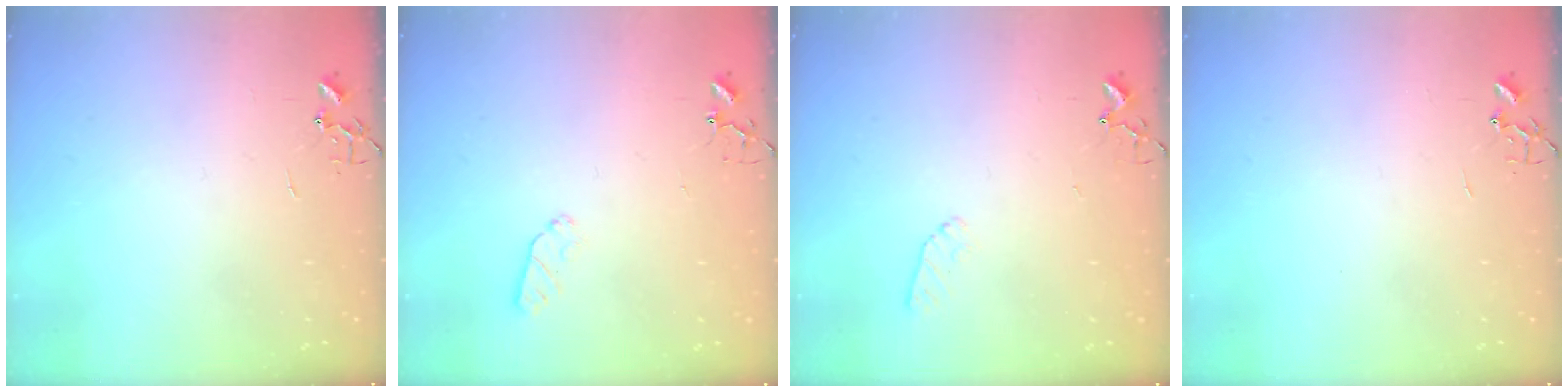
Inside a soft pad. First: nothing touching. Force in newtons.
{"total": 5.0, "press": 4.9, "slide": 0.7}
{"total": 6.6, "press": 6.5, "slide": 0.7}
{"total": 0.0}